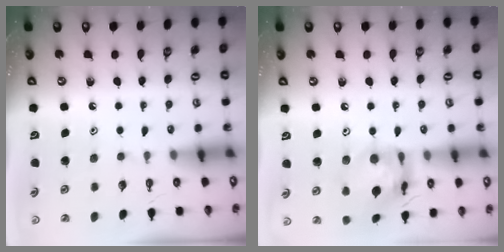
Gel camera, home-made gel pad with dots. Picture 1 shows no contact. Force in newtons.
{"total": 14.8, "press": 14.7, "slide": 1.5}